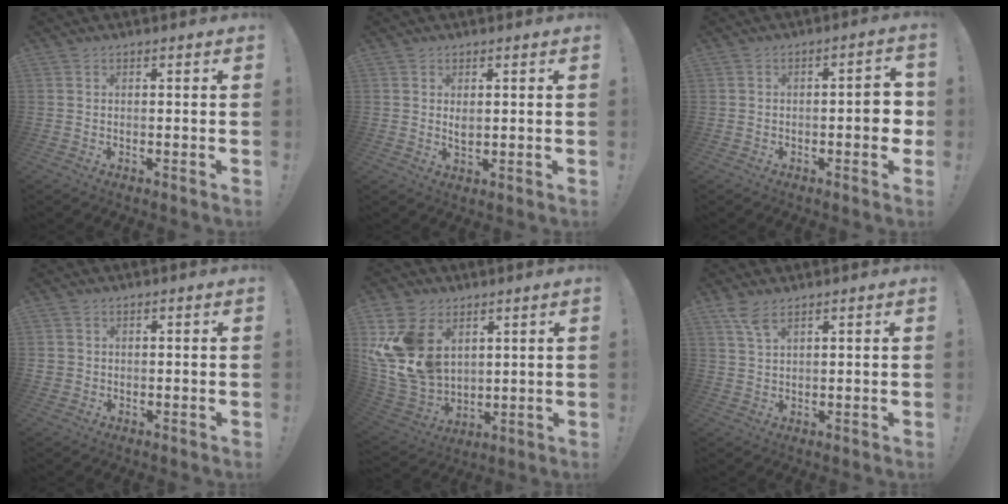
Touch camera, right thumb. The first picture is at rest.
{"total": 2.2, "force": [1.0, 1.1, 1.6], "torque": [-0.019, -0.006, 0.015]}
{"total": 6.0, "force": [-1.4, 2.1, 5.5], "torque": [-0.070, 0.004, -0.021]}
{"total": 1.7, "force": [0.5, 1.6, 0.3], "torque": [-0.001, -0.001, 0.009]}
{"total": 17.3, "force": [5.9, 12.8, 10.0], "torque": [-0.210, -0.034, 0.117]}
{"total": 5.1, "force": [3.7, 1.2, 3.3], "torque": [-0.063, -0.016, 0.067]}